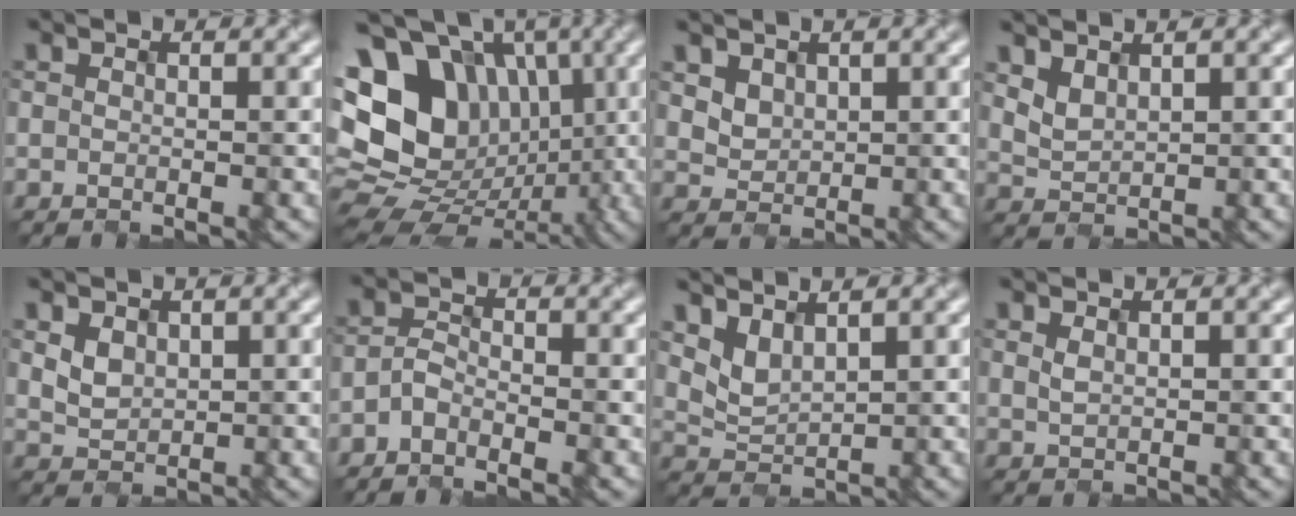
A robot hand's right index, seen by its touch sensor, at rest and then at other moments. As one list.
[{"total": 14.7, "force": [1.9, 11.9, 8.4], "torque": [-0.162, 0.015, 0.021]}, {"total": 2.6, "force": [1.5, 1.9, 0.9], "torque": [-0.031, 0.002, 0.039]}, {"total": 1.7, "force": [1.2, 0.9, 0.8], "torque": [-0.022, -0.003, 0.029]}, {"total": 1.9, "force": [0.7, 1.5, 0.9], "torque": [-0.024, -0.002, 0.018]}, {"total": 1.9, "force": [-1.5, 0.8, 0.8], "torque": [-0.013, 0.008, -0.035]}, {"total": 2.3, "force": [1.7, 0.9, 1.3], "torque": [-0.035, -0.005, 0.042]}, {"total": 0.8, "force": [0.5, 0.3, 0.5], "torque": [-0.011, -0.001, 0.013]}]